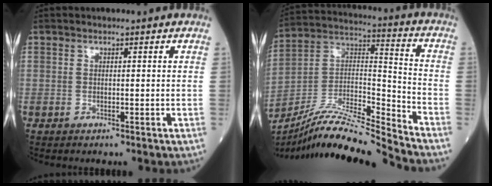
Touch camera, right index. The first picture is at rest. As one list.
[{"total": 16.5, "force": [-15.4, -1.2, 5.8], "torque": [-0.102, 0.030, -0.282]}]